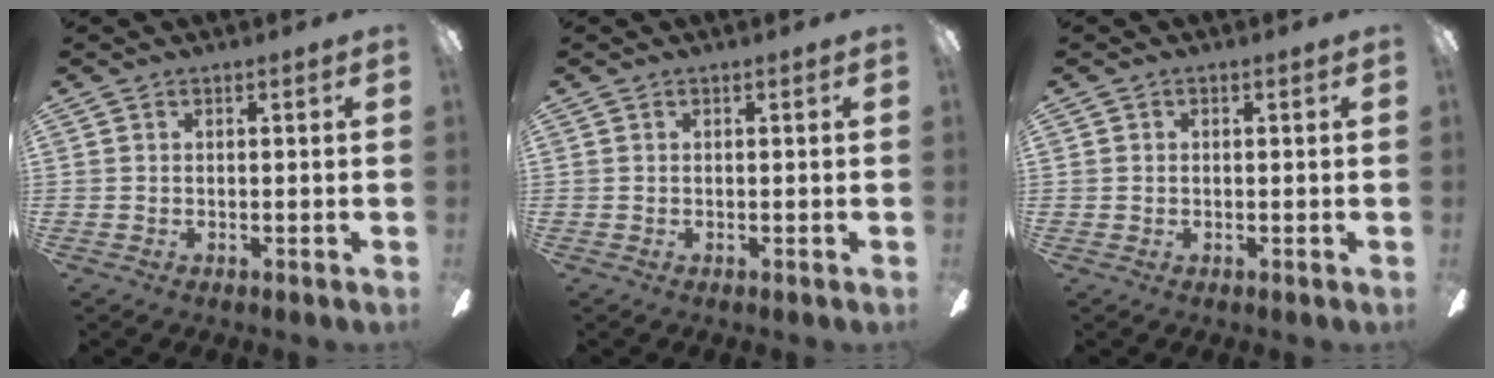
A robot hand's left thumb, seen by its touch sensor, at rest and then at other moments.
{"total": 0.0}
{"total": 0.0}